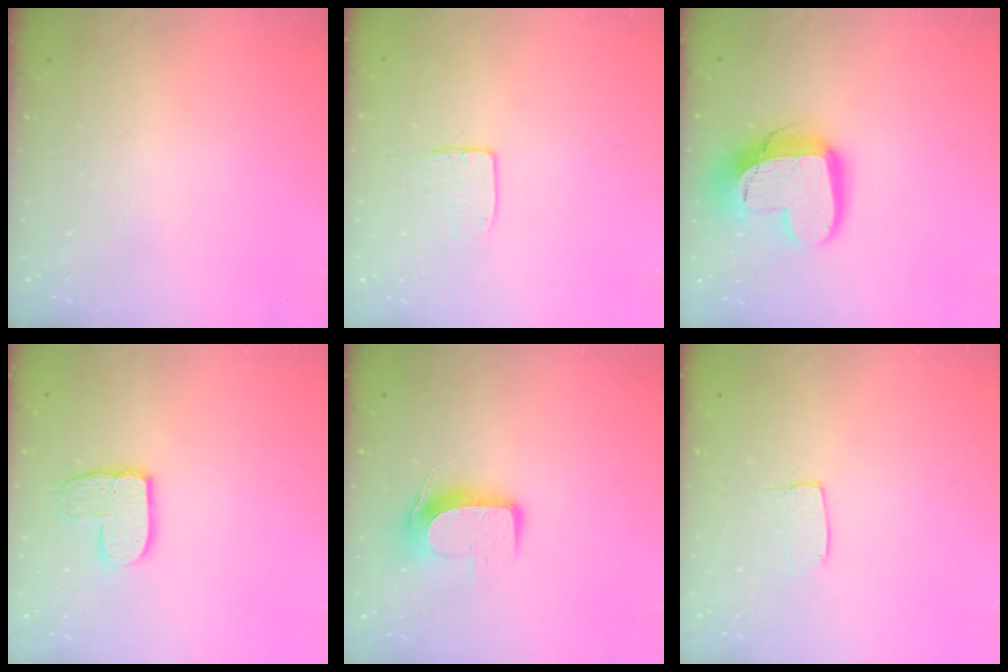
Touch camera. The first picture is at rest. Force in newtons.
{"total": 6.7, "press": 6.7, "slide": 0.5}
{"total": 16.3, "press": 16.3, "slide": 1.4}
{"total": 10.3, "press": 10.2, "slide": 0.9}
{"total": 8.9, "press": 8.9, "slide": 0.3}
{"total": 4.4, "press": 4.4, "slide": 0.3}